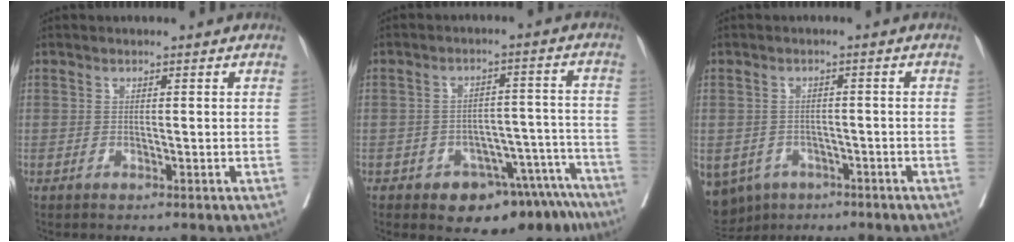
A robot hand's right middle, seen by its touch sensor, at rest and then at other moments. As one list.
[{"total": 11.4, "force": [-8.5, 5.7, 5.0], "torque": [-0.020, 0.045, -0.113]}, {"total": 10.7, "force": [-6.2, 8.1, 3.0], "torque": [-0.091, -0.003, -0.079]}]